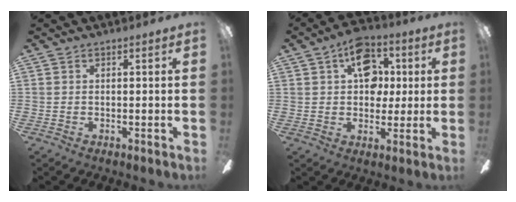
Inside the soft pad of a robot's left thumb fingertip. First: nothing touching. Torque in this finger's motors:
{"motor_torque": [-0.24, 0.49, -0.21, -0.02, 0.13]}